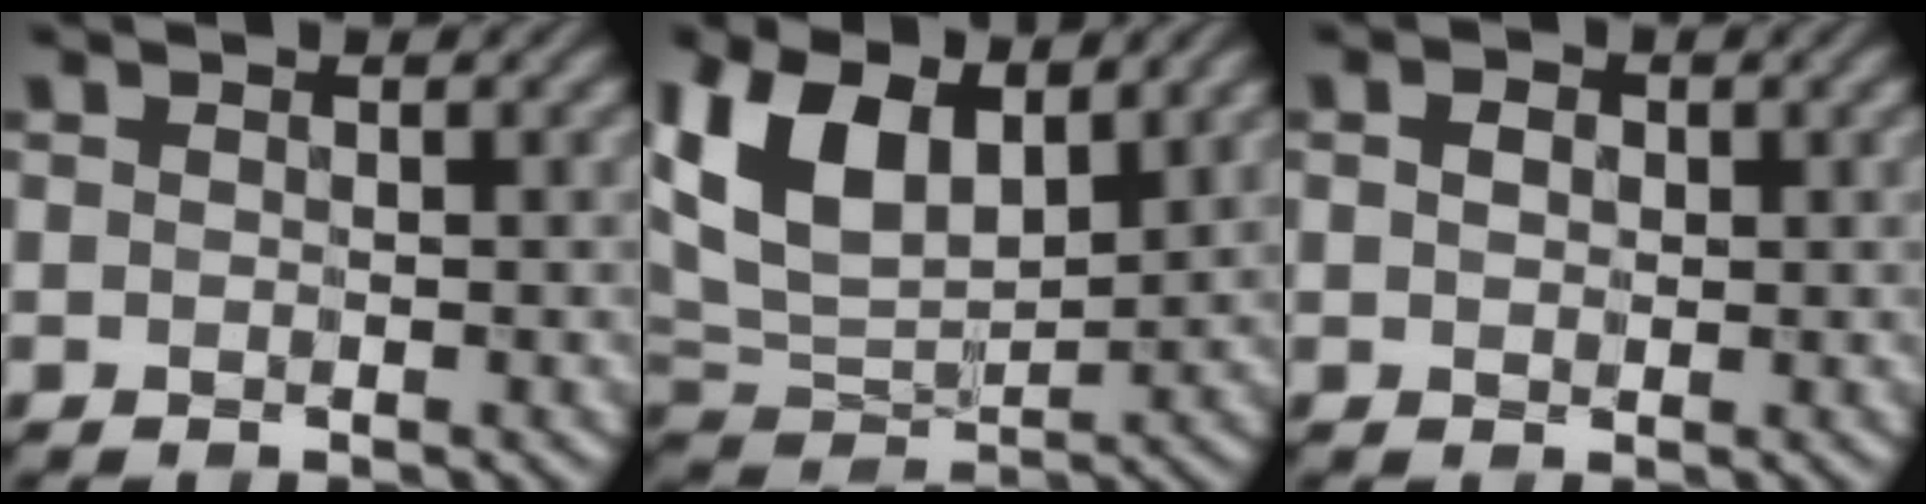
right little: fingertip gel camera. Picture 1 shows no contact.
{"total": 9.3, "force": [3.6, 5.5, 6.6], "torque": [-0.157, 0.002, 0.066]}
{"total": 1.3, "force": [0.0, 1.0, 0.8], "torque": [-0.016, 0.000, 0.001]}